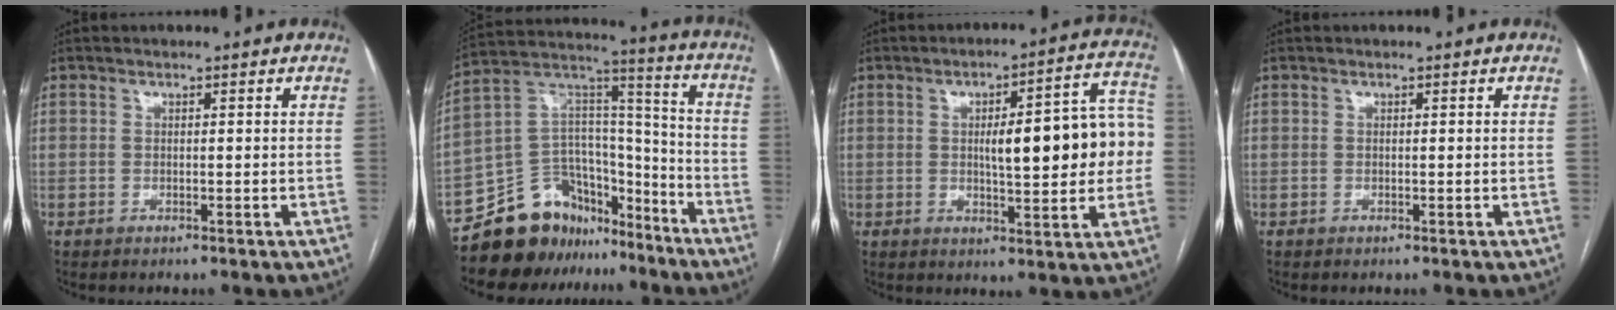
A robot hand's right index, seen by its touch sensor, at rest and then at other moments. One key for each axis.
{"total": 17.0, "fx": -13.8, "fy": 8.8, "fz": 4.5, "tx": -0.068, "ty": 0.085, "tz": -0.237}
{"total": 14.9, "fx": 0.5, "fy": 3.5, "fz": 14.5, "tx": -0.186, "ty": 0.034, "tz": 0.010}
{"total": 0.0}